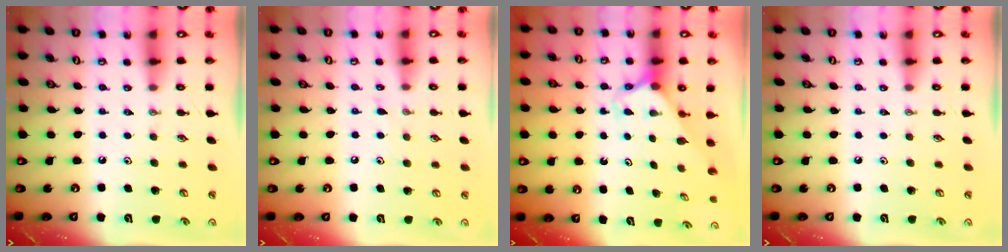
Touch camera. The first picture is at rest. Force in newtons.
{"total": 4.9, "press": 4.8, "slide": 0.5}
{"total": 2.5, "press": 2.5, "slide": 0.1}
{"total": 0.0}